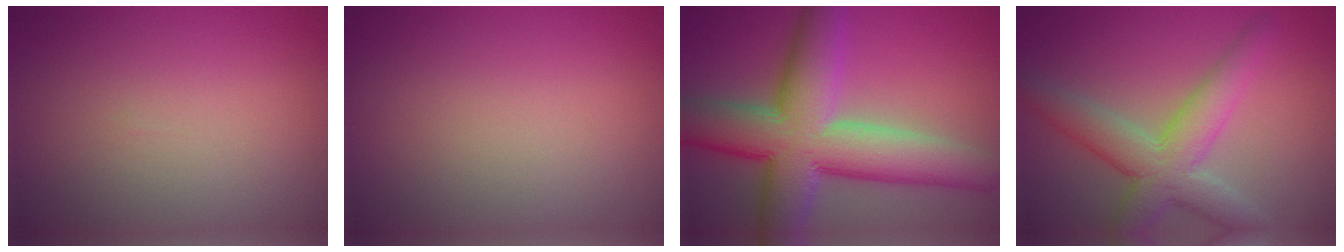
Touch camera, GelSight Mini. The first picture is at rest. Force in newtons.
{"total": 0.0}
{"total": 12.0, "press": 11.9, "slide": 0.5}
{"total": 6.0, "press": 6.0, "slide": 0.5}